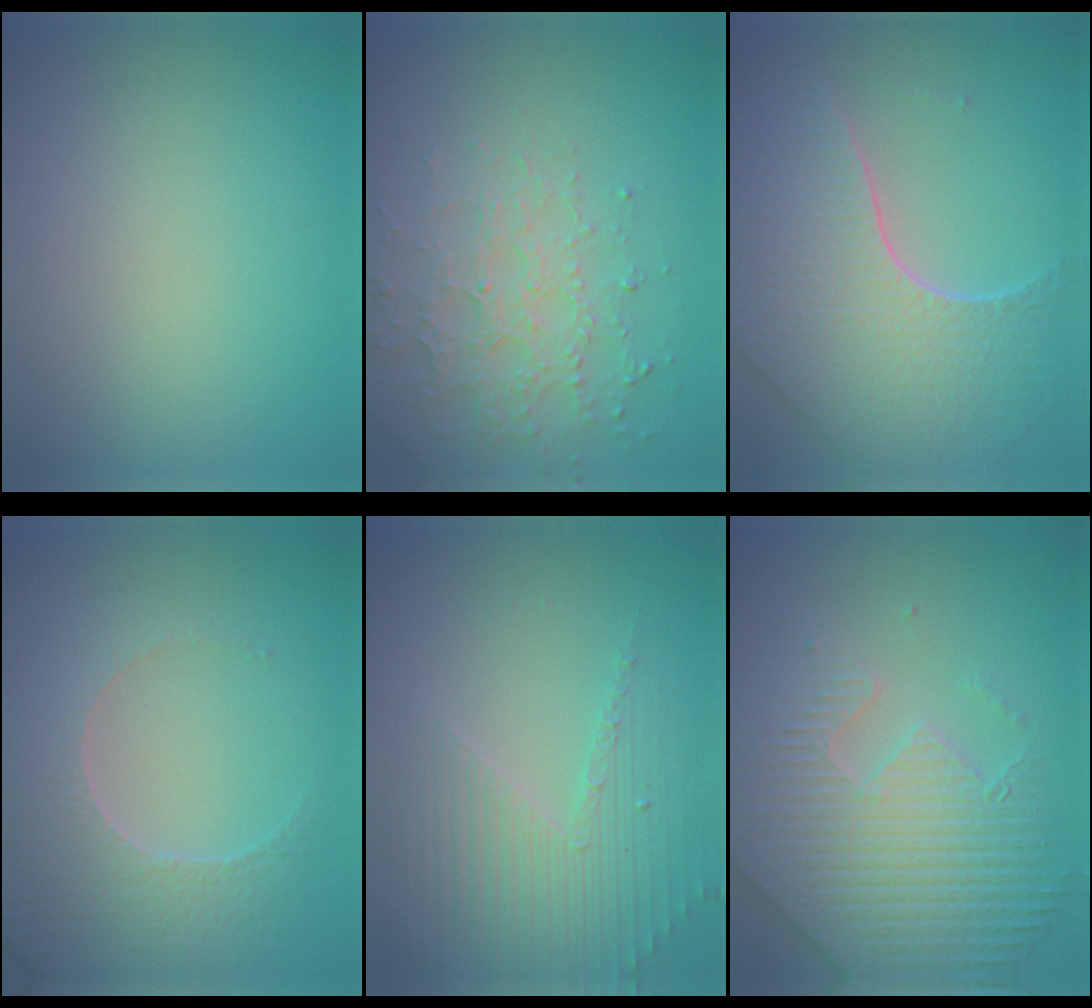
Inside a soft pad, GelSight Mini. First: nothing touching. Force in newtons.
{"total": 4.7, "press": 3.4, "slide": 3.1}
{"total": 8.6, "press": 6.3, "slide": 5.9}
{"total": 4.1, "press": 4.1, "slide": 0.4}
{"total": 4.0, "press": 3.2, "slide": 2.3}
{"total": 6.7, "press": 5.7, "slide": 3.6}